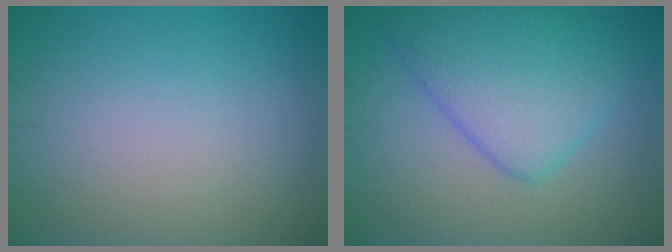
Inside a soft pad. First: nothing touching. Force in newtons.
{"total": 6.7, "press": 6.7, "slide": 0.2}